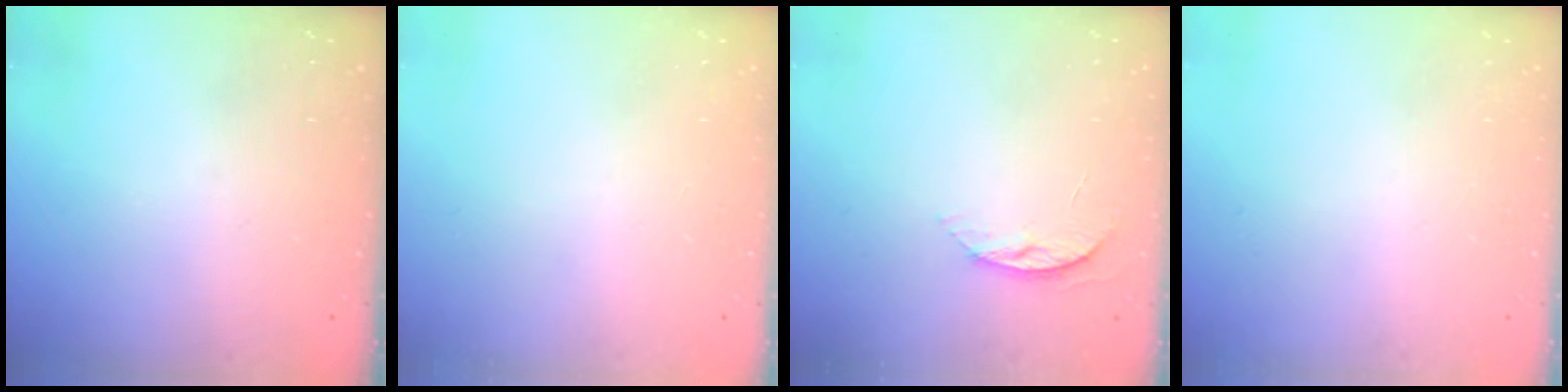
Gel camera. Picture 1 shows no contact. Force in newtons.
{"total": 0.0}
{"total": 5.8, "press": 5.8, "slide": 0.6}
{"total": 0.0}